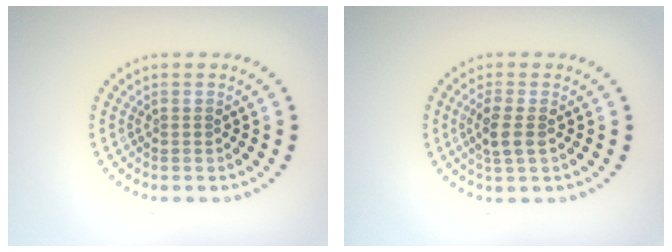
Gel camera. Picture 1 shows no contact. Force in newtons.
{"total": 2.4, "press": 2.1, "slide": 1.0}